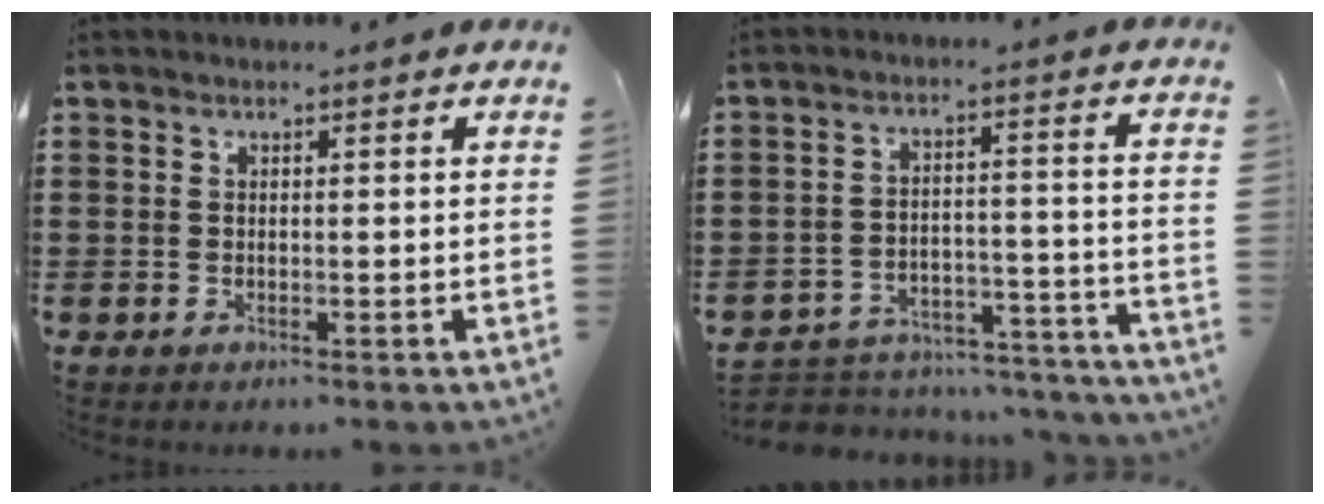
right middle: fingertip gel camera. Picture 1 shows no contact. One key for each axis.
{"total": 4.4, "fx": -4.3, "fy": 0.9, "fz": 0.5, "tx": -0.013, "ty": 0.007, "tz": -0.090}